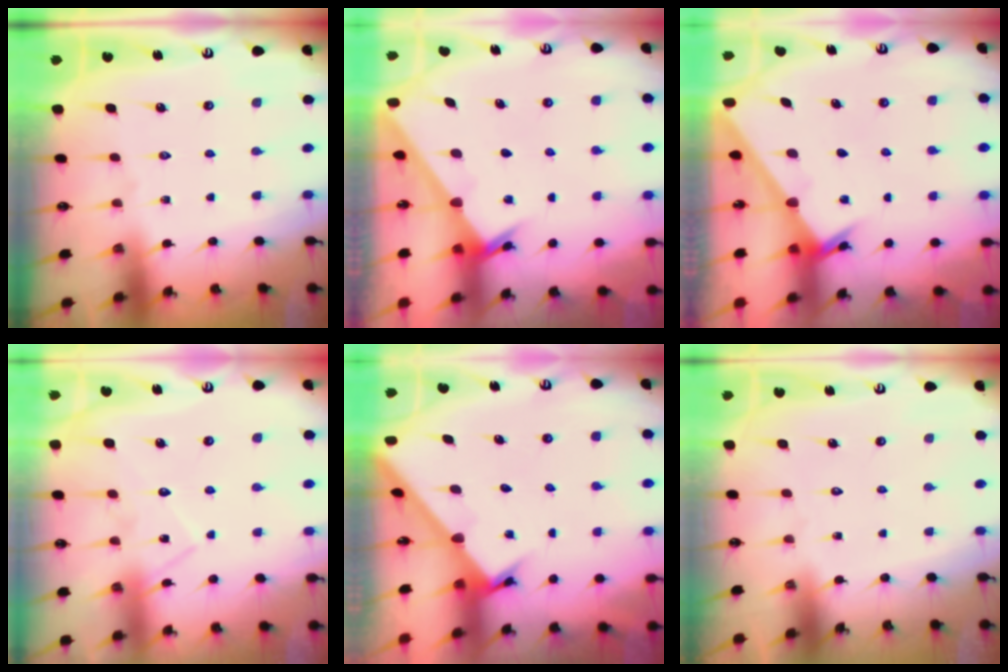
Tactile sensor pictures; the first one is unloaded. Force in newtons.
{"total": 2.4, "press": 2.4, "slide": 0.3}
{"total": 2.3, "press": 2.3, "slide": 0.2}
{"total": 10.8, "press": 10.8, "slide": 0.7}
{"total": 1.9, "press": 1.9, "slide": 0.1}
{"total": 1.8, "press": 1.8, "slide": 0.1}